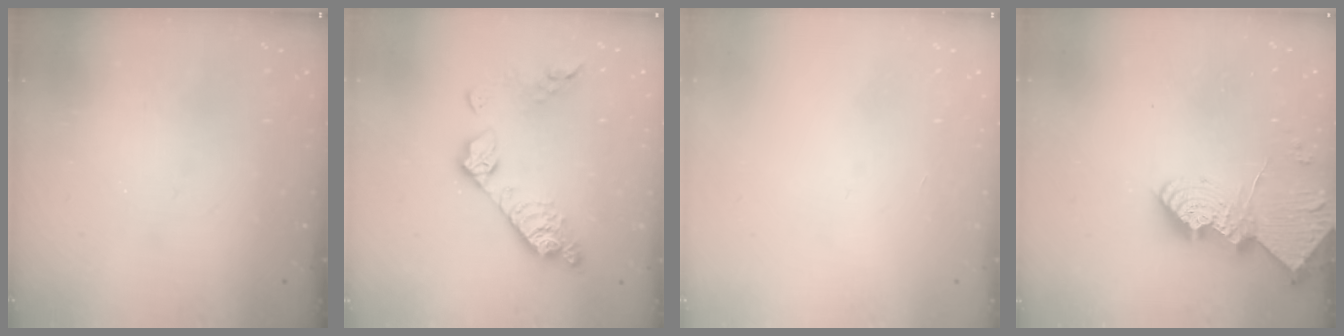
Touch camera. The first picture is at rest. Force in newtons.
{"total": 13.6, "press": 13.6, "slide": 0.7}
{"total": 0.0}
{"total": 14.0, "press": 14.0, "slide": 0.9}